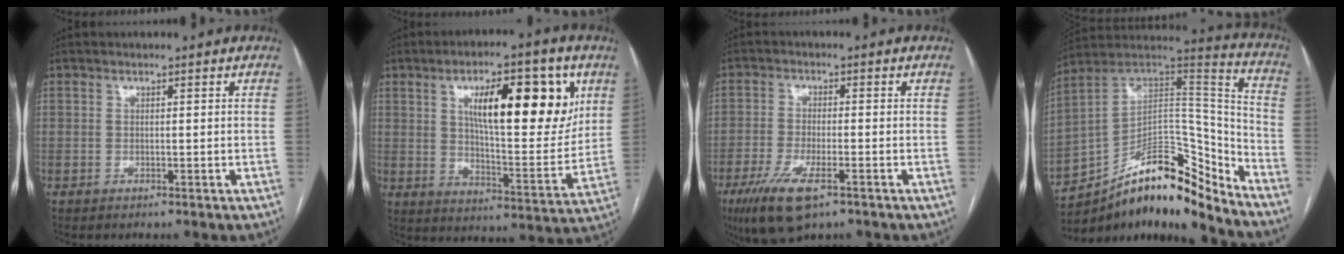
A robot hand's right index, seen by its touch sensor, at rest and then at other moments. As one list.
[{"total": 18.1, "force": [6.9, 5.4, 15.8], "torque": [-0.227, 0.008, 0.109]}, {"total": 9.1, "force": [-5.2, 2.4, 7.1], "torque": [-0.136, -0.020, -0.088]}, {"total": 19.4, "force": [-14.8, 5.4, 11.4], "torque": [-0.169, 0.068, -0.246]}]